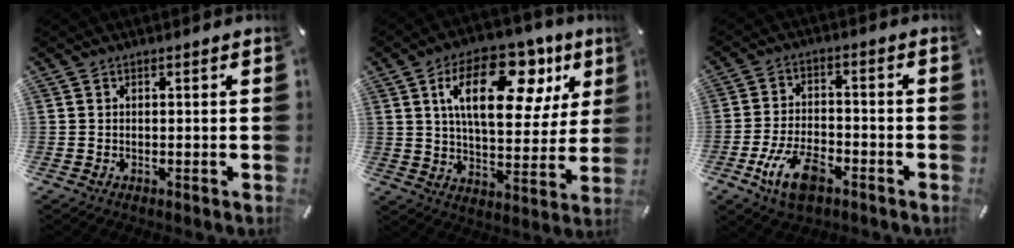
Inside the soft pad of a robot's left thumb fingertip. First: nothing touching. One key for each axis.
{"total": 21.5, "fx": 9.2, "fy": 11.1, "fz": 15.9, "tx": -0.246, "ty": -0.026, "tz": 0.149}
{"total": 10.9, "fx": -5.5, "fy": 5.6, "fz": 7.6, "tx": -0.163, "ty": 0.015, "tz": -0.101}